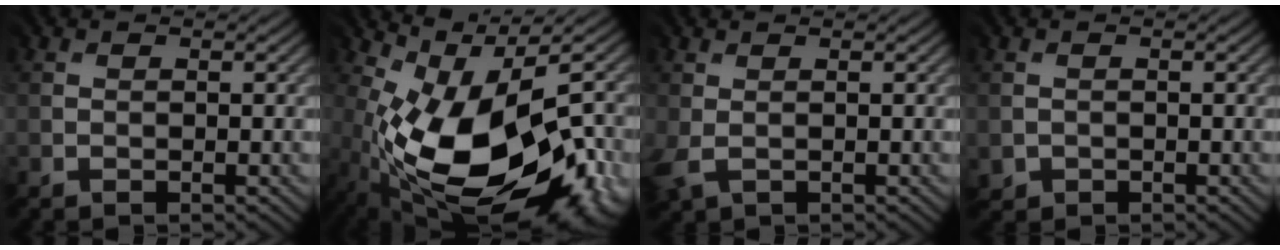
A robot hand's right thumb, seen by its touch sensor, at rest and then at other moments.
{"total": 16.8, "force": [-5.2, 8.1, 13.7], "torque": [-0.200, -0.011, -0.078]}
{"total": 1.2, "force": [0.5, 0.6, 0.9], "torque": [-0.031, 0.005, 0.006]}
{"total": 1.2, "force": [0.0, 0.9, -0.8], "torque": [0.019, -0.002, 0.000]}